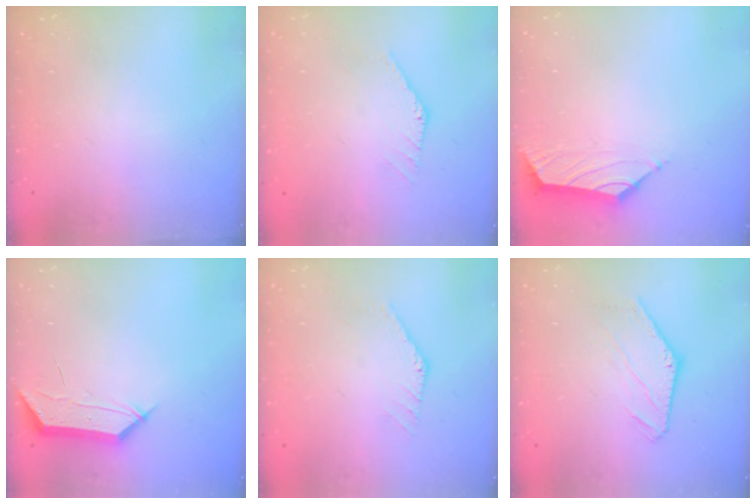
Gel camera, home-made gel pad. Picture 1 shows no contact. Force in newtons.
{"total": 0.5, "press": 0.5, "slide": 0.2}
{"total": 1.7, "press": 1.6, "slide": 0.6}
{"total": 7.2, "press": 7.2, "slide": 0.8}
{"total": 0.5, "press": 0.5, "slide": 0.2}
{"total": 0.0}